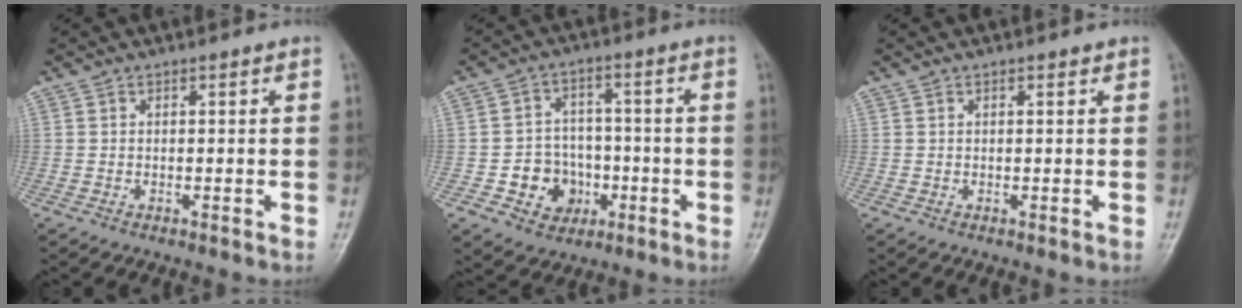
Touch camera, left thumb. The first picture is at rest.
{"total": 8.8, "force": [-2.6, 7.7, 3.4], "torque": [-0.011, 0.024, -0.040]}
{"total": 0.7, "force": [0.5, 0.3, 0.4], "torque": [-0.006, -0.001, 0.005]}